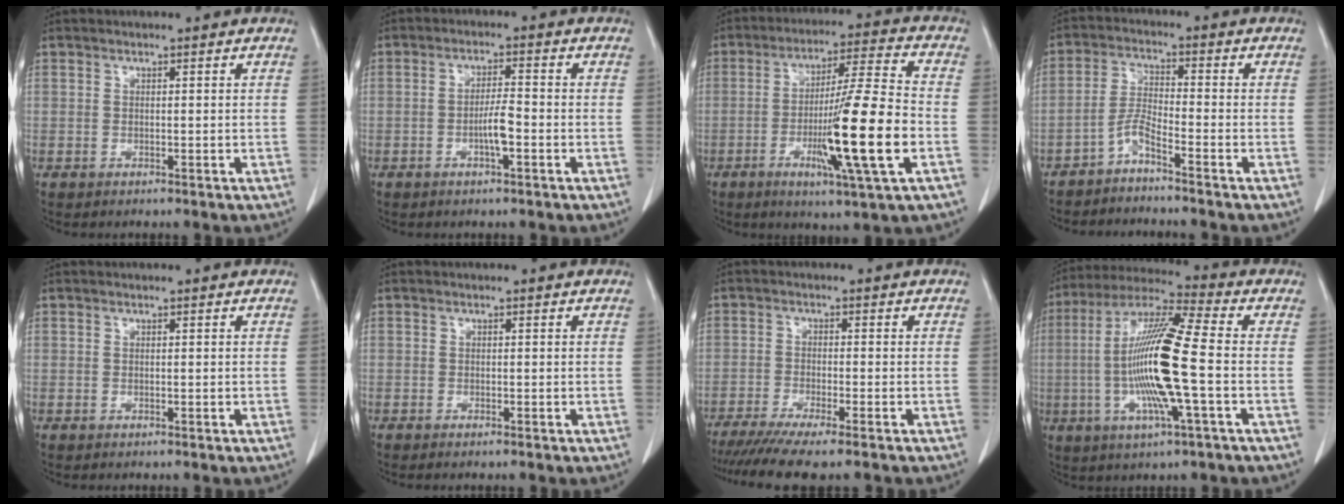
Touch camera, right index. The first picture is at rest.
{"total": 3.9, "force": [-1.3, 0.4, 3.7], "torque": [-0.069, 0.001, -0.024]}
{"total": 16.0, "force": [-4.2, -0.5, 15.4], "torque": [-0.266, -0.016, -0.075]}
{"total": 3.8, "force": [-3.1, -0.3, 2.1], "torque": [-0.047, -0.004, -0.066]}
{"total": 0.0}
{"total": 0.8, "force": [-0.6, 0.0, 0.5], "torque": [-0.012, -0.002, -0.009]}
{"total": 10.6, "force": [-8.9, -0.1, 5.8], "torque": [-0.076, -0.021, -0.137]}
{"total": 16.3, "force": [-2.3, 0.5, 16.2], "torque": [-0.325, -0.003, -0.052]}